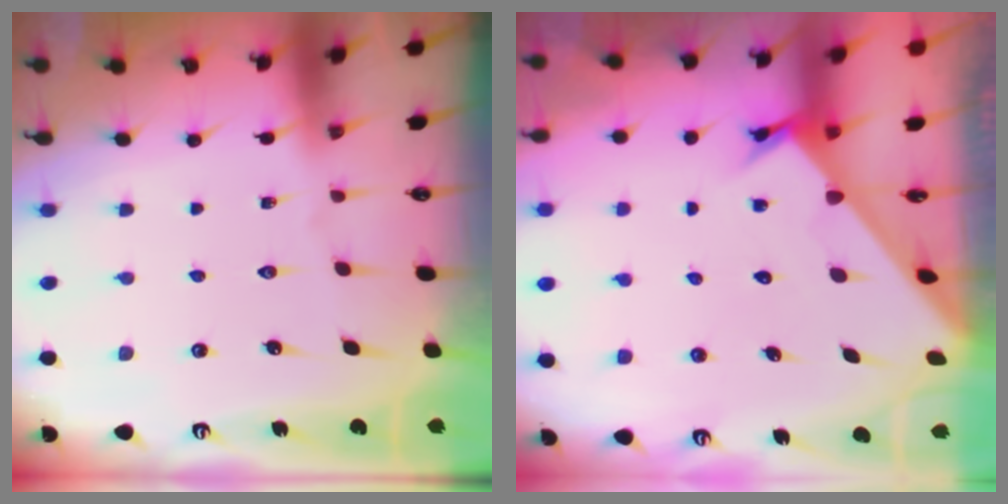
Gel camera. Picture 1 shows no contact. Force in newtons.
{"total": 2.1, "press": 2.1, "slide": 0.1}